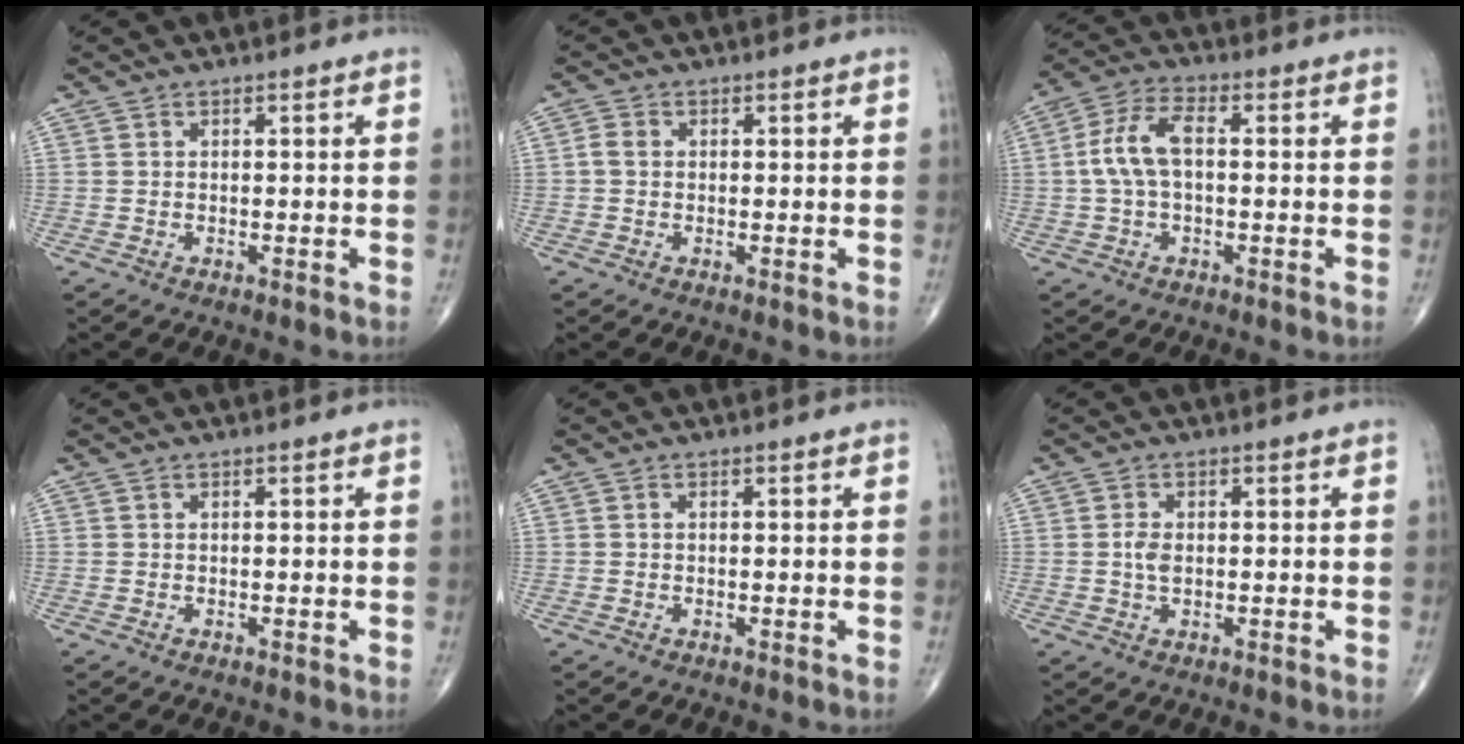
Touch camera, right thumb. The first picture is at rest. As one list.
[{"total": 2.0, "force": [0.0, 1.6, 1.2], "torque": [-0.024, 0.005, -0.002]}, {"total": 8.3, "force": [0.3, 4.2, 7.2], "torque": [-0.153, 0.026, 0.000]}, {"total": 0.0}, {"total": 0.0}, {"total": 2.3, "force": [0.0, 1.3, 1.9], "torque": [-0.038, 0.001, -0.002]}]